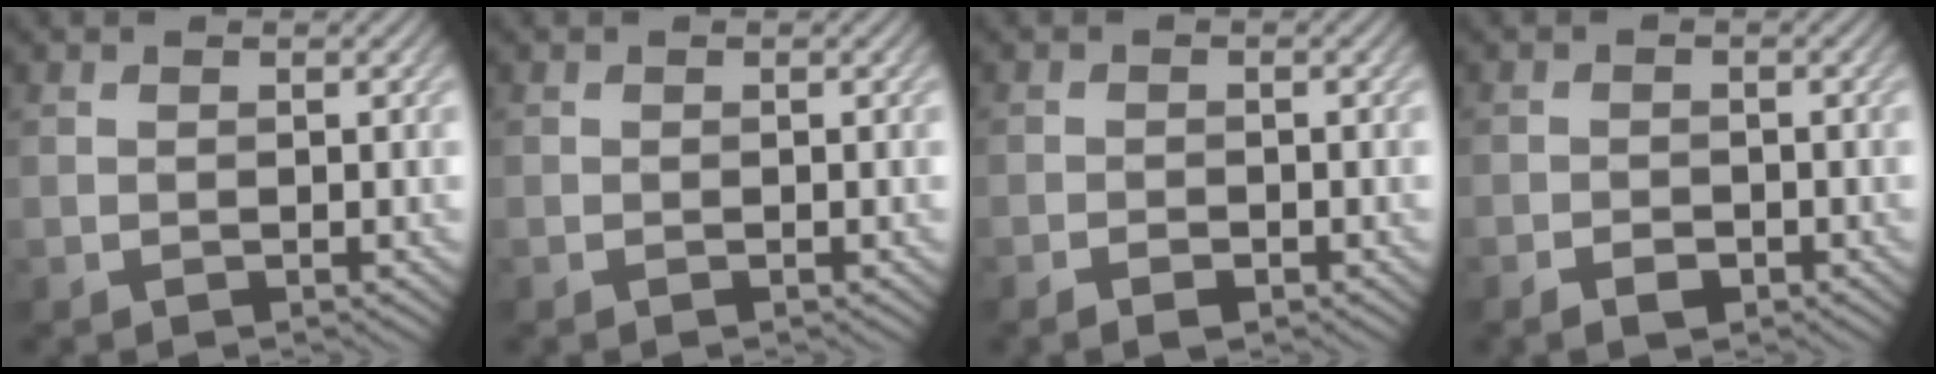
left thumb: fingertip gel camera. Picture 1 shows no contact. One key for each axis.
{"total": 0.0}
{"total": 1.6, "fx": -1.1, "fy": 0.8, "fz": 0.9, "tx": -0.013, "ty": -0.001, "tz": -0.019}
{"total": 1.8, "fx": -1.1, "fy": 1.0, "fz": 1.0, "tx": -0.015, "ty": -0.001, "tz": -0.021}